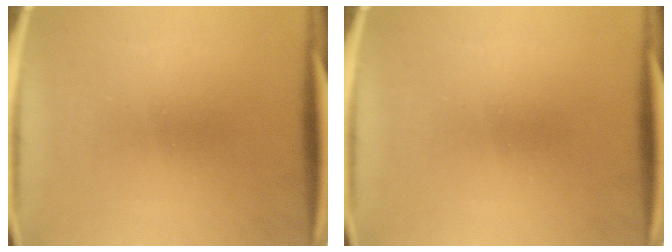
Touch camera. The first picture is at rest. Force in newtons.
{"total": 0.0}